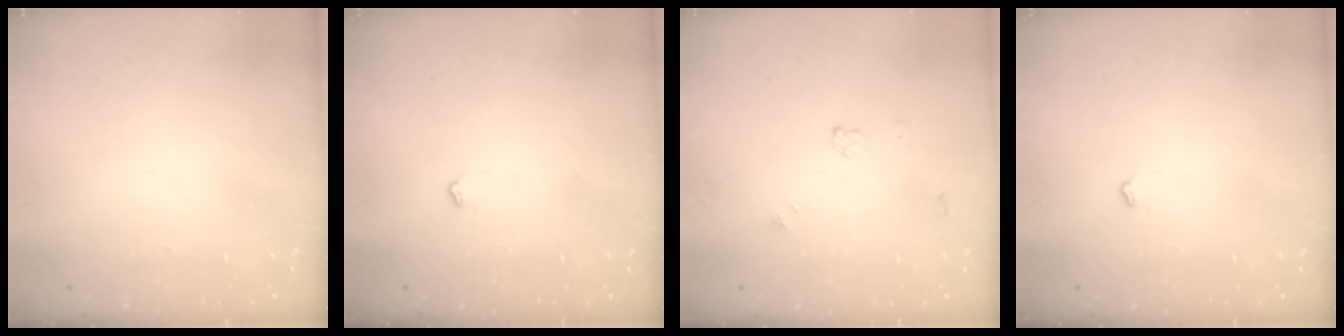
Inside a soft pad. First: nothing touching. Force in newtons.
{"total": 2.9, "press": 2.9, "slide": 0.5}
{"total": 4.4, "press": 4.4, "slide": 0.2}
{"total": 2.9, "press": 2.9, "slide": 0.5}